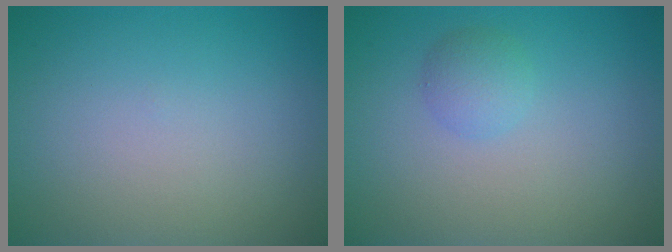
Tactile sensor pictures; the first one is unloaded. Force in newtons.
{"total": 1.7, "press": 1.7, "slide": 0.0}